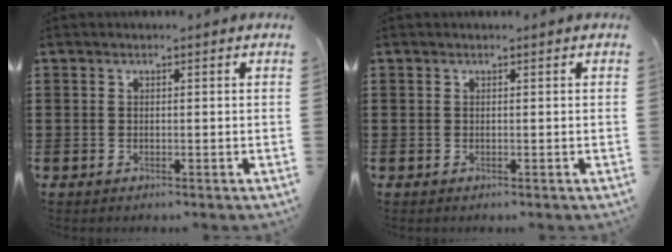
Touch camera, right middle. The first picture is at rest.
{"total": 0.0}